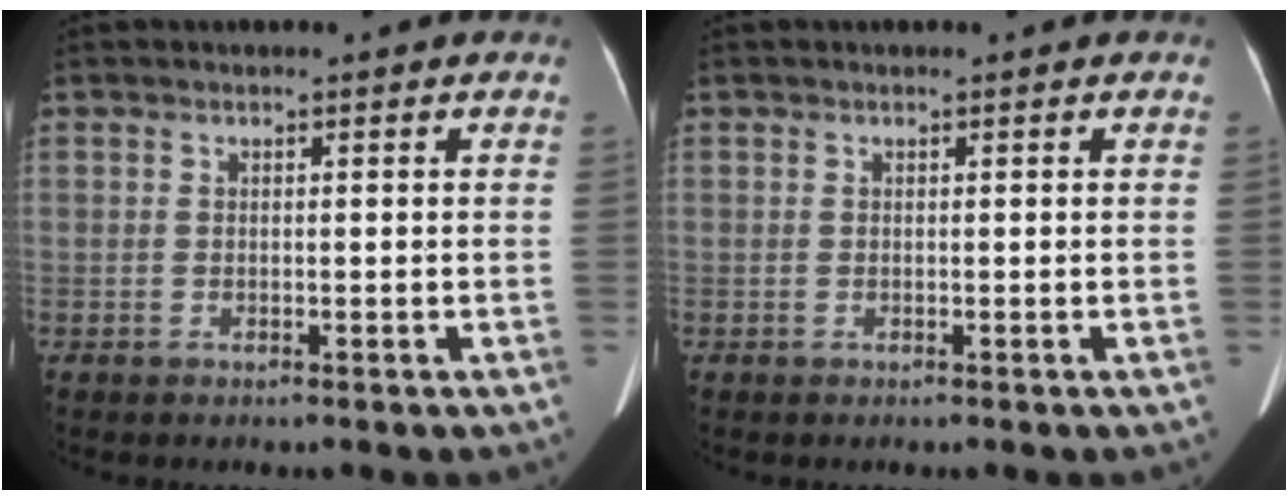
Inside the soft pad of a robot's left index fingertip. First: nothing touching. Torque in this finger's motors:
{"motor_torque": [0.10, 0.00, 0.03, 0.01]}